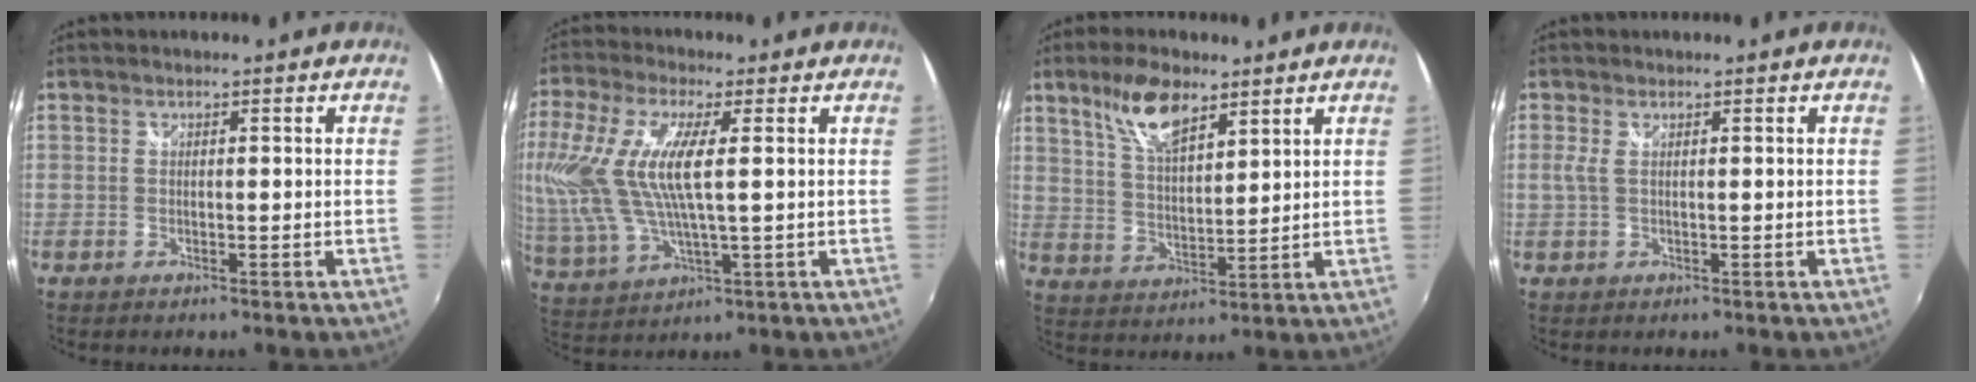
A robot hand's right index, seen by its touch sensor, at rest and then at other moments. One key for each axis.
{"total": 18.4, "fx": 3.7, "fy": 6.4, "fz": 16.8, "tx": -0.342, "ty": 0.000, "tz": 0.076}
{"total": 9.4, "fx": 6.1, "fy": 3.5, "fz": 6.2, "tx": -0.118, "ty": 0.011, "tz": 0.119}
{"total": 1.4, "fx": 0.3, "fy": 0.3, "fz": 1.3, "tx": -0.029, "ty": 0.001, "tz": 0.005}